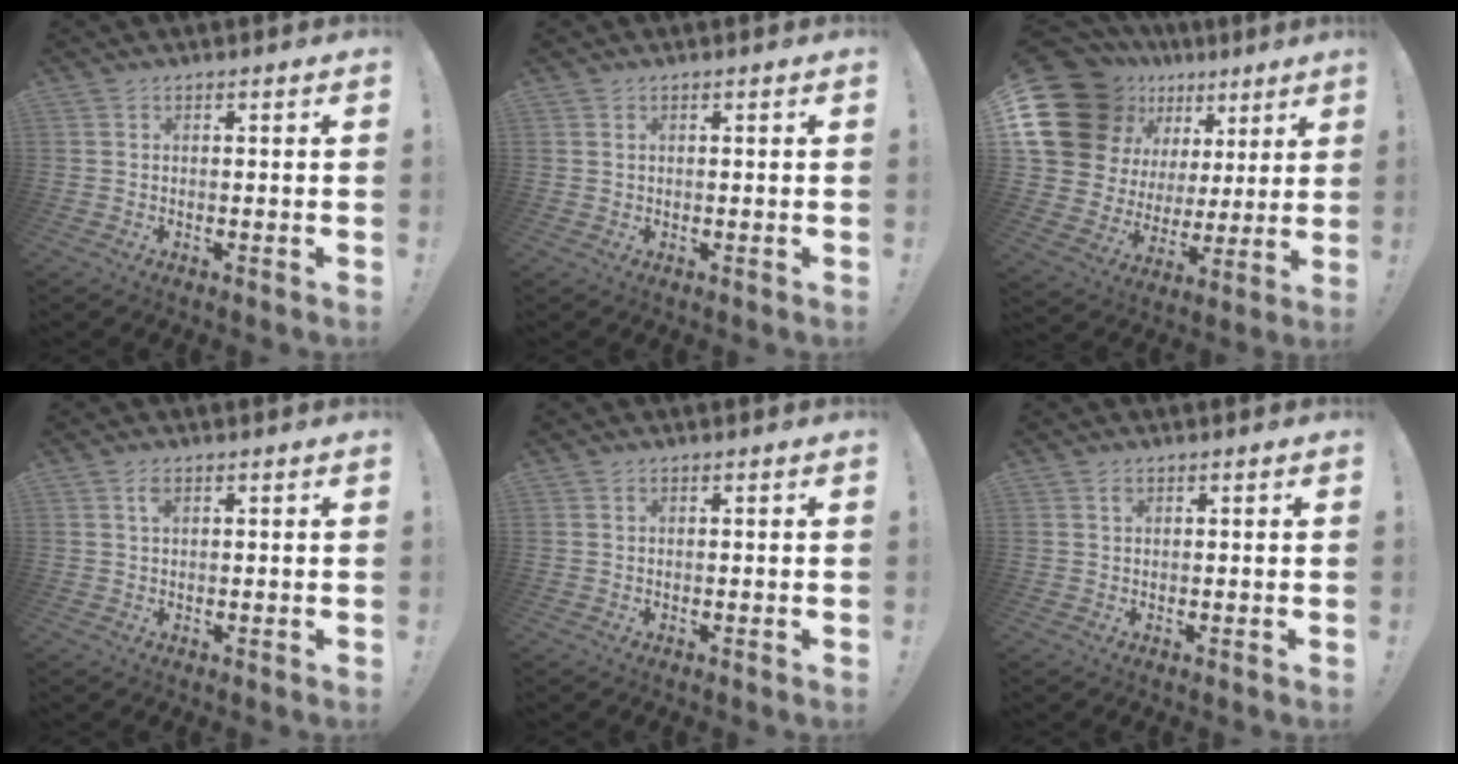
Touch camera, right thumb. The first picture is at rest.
{"total": 0.7, "force": [0.4, 0.6, 0.2], "torque": [-0.010, 0.004, 0.009]}
{"total": 21.2, "force": [11.0, 14.6, 10.6], "torque": [-0.165, -0.077, 0.243]}
{"total": 2.0, "force": [0.9, 1.0, 1.5], "torque": [-0.025, -0.001, 0.014]}
{"total": 0.0}
{"total": 0.8, "force": [0.4, 0.6, 0.4], "torque": [0.000, -0.002, 0.006]}